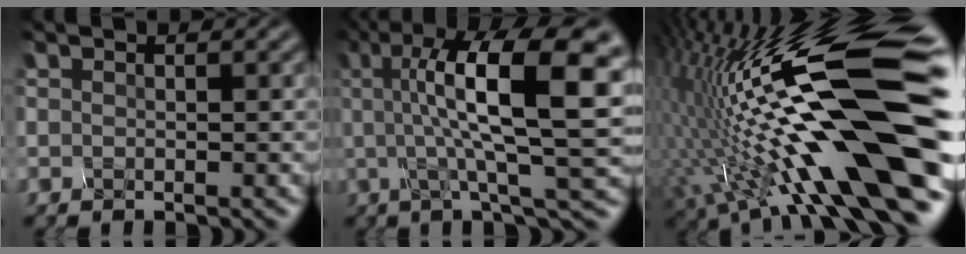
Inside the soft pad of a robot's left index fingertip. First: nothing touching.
{"total": 14.0, "force": [2.1, 3.7, 13.4], "torque": [-0.191, 0.012, 0.030]}
{"total": 19.9, "force": [-1.0, 5.0, 19.2], "torque": [-0.310, 0.014, -0.033]}